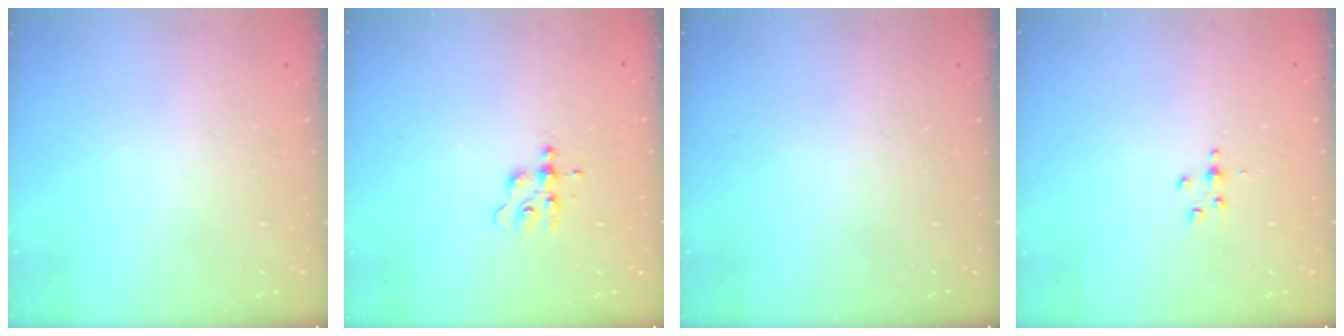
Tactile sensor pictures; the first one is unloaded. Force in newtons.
{"total": 5.3, "press": 5.2, "slide": 0.6}
{"total": 0.0}
{"total": 3.0, "press": 3.0, "slide": 0.4}